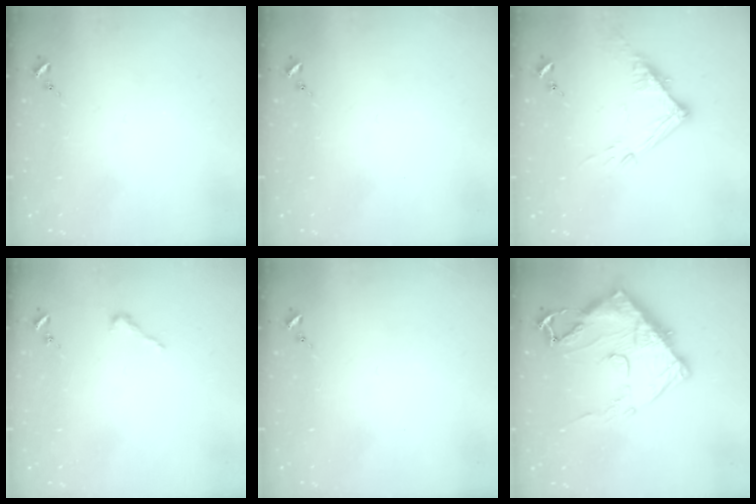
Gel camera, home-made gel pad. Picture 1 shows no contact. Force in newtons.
{"total": 0.0}
{"total": 12.1, "press": 12.1, "slide": 1.2}
{"total": 2.5, "press": 2.5, "slide": 0.2}
{"total": 0.0}
{"total": 15.5, "press": 15.5, "slide": 1.4}